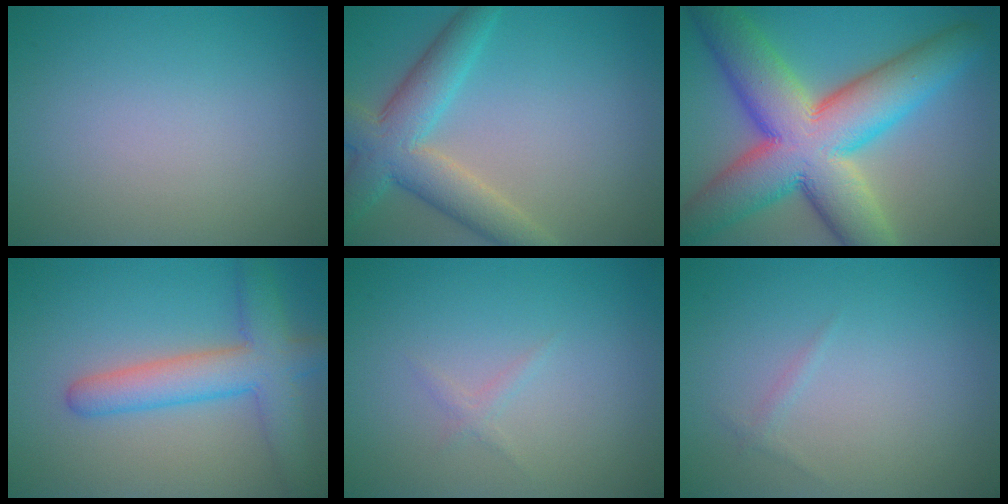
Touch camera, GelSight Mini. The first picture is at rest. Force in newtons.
{"total": 6.2, "press": 6.2, "slide": 0.2}
{"total": 14.4, "press": 14.4, "slide": 0.6}
{"total": 5.7, "press": 5.7, "slide": 0.2}
{"total": 0.8, "press": 0.8, "slide": 0.1}
{"total": 0.5, "press": 0.5, "slide": 0.1}